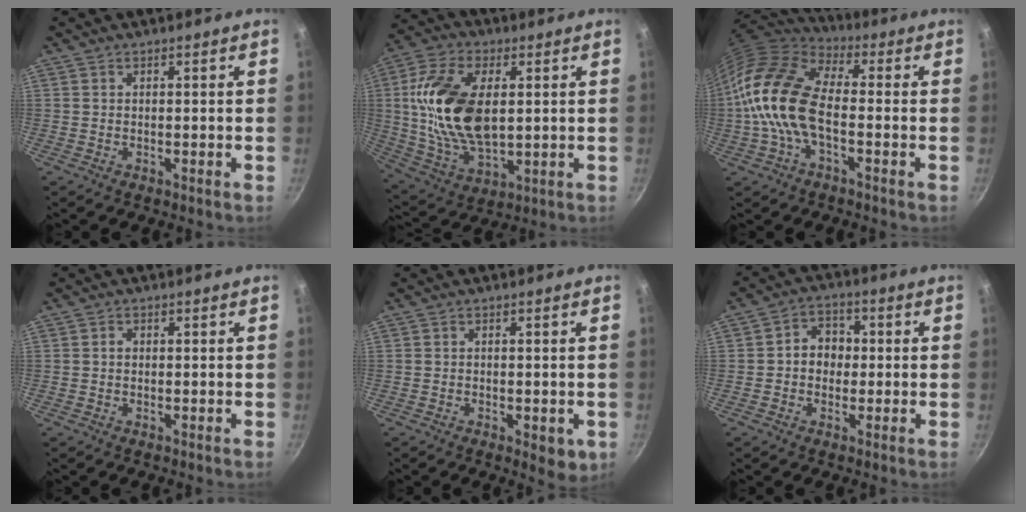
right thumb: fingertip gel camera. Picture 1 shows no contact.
{"total": 19.6, "force": [2.6, 11.0, 16.0], "torque": [-0.297, -0.002, 0.052]}
{"total": 16.0, "force": [-2.2, 8.5, 13.4], "torque": [-0.245, 0.030, -0.058]}
{"total": 0.8, "force": [0.0, 0.7, 0.4], "torque": [-0.006, 0.004, 0.000]}
{"total": 4.8, "force": [-1.6, 2.3, 3.9], "torque": [-0.042, -0.002, -0.019]}
{"total": 6.1, "force": [-0.1, 5.1, 3.2], "torque": [-0.014, 0.014, -0.010]}